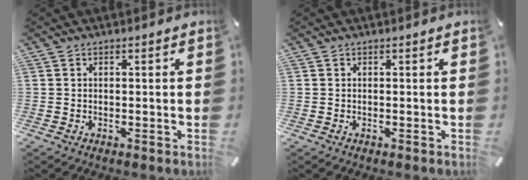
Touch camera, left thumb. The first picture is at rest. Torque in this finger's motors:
{"motor_torque": [0.00, 0.00, 0.00, 0.00, 0.00]}